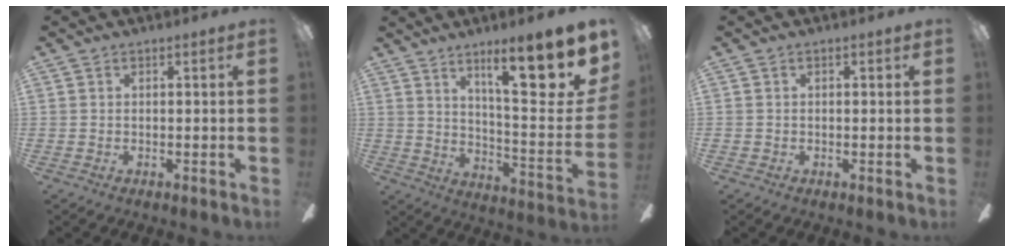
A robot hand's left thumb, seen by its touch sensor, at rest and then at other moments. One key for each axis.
{"total": 20.1, "fx": 11.9, "fy": 4.7, "fz": 15.5, "tx": -0.226, "ty": -0.084, "tz": 0.184}
{"total": 0.7, "fx": -0.2, "fy": 0.6, "fz": 0.2, "tx": -0.003, "ty": 0.006, "tz": -0.005}